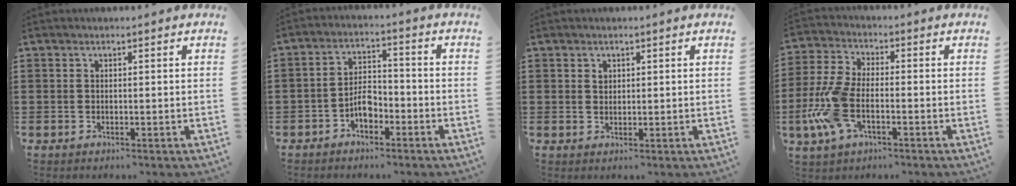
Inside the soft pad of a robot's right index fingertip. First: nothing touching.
{"total": 4.6, "force": [-2.3, 2.5, 3.1], "torque": [-0.069, 0.004, -0.047]}
{"total": 1.0, "force": [0.5, 0.7, 0.4], "torque": [-0.009, 0.003, 0.010]}
{"total": 9.2, "force": [-3.0, 4.6, 7.4], "torque": [-0.186, -0.007, -0.060]}